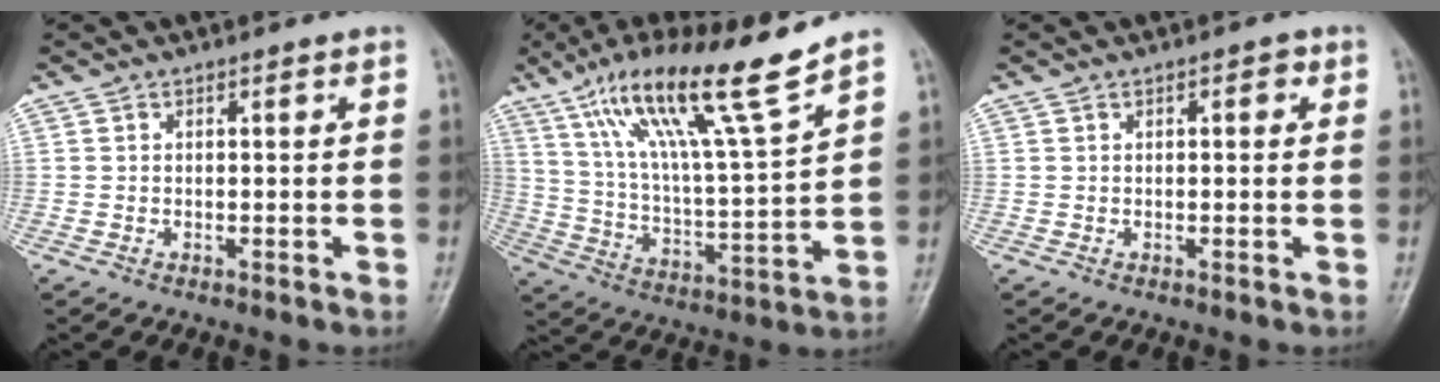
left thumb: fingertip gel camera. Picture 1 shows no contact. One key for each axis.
{"total": 18.4, "fx": 12.6, "fy": 1.0, "fz": 13.3, "tx": -0.220, "ty": -0.058, "tz": 0.224}
{"total": 1.9, "fx": 0.6, "fy": 1.0, "fz": 1.5, "tx": -0.009, "ty": 0.004, "tz": 0.004}